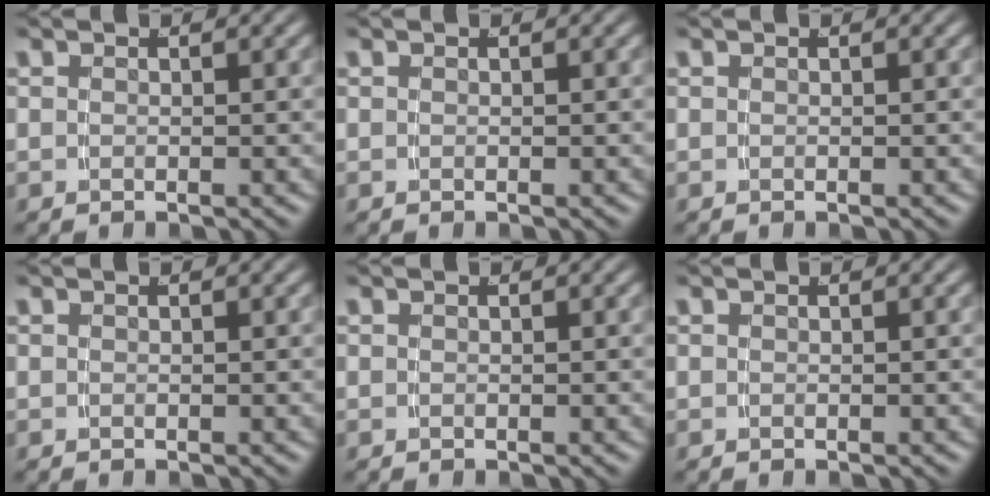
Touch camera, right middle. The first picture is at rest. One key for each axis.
{"total": 0.0}
{"total": 0.0}
{"total": 0.0}
{"total": 0.0}
{"total": 0.0}